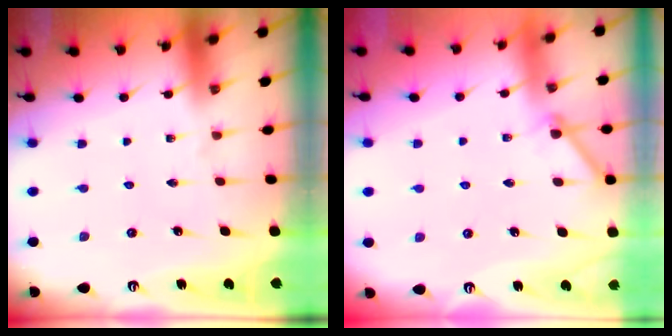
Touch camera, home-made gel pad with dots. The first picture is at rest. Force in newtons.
{"total": 3.3, "press": 3.3, "slide": 0.5}